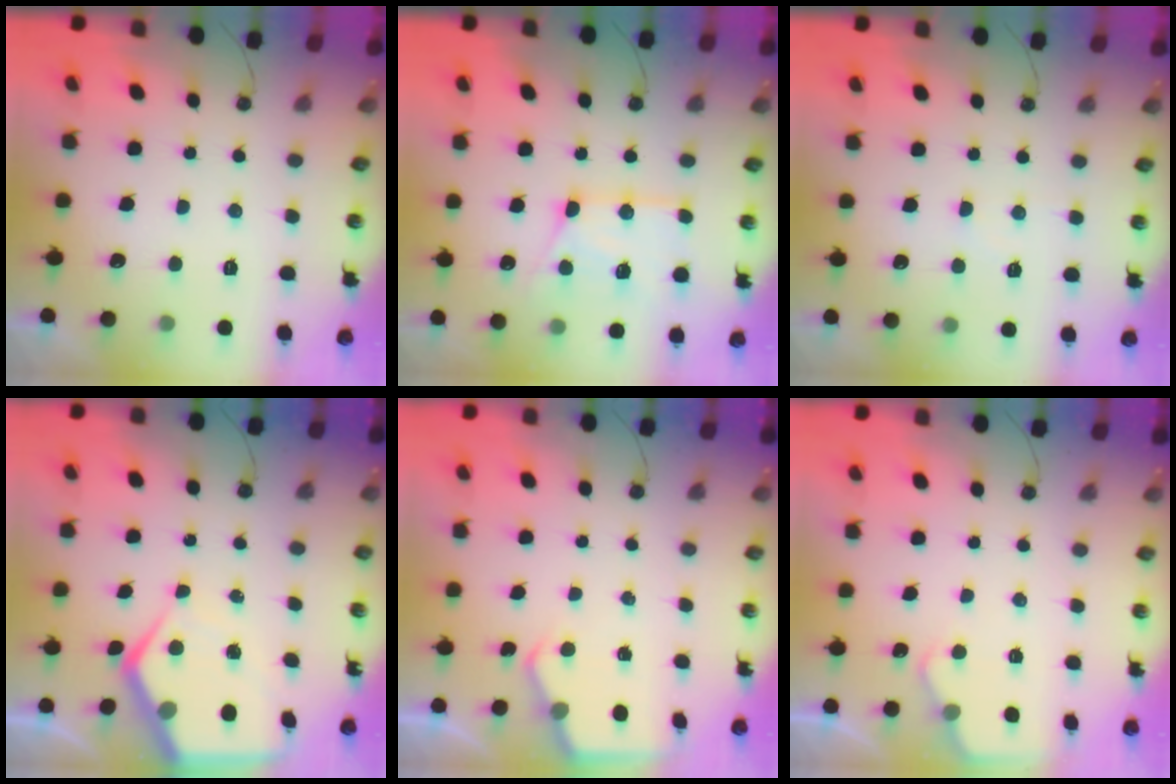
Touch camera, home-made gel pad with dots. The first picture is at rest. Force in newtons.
{"total": 16.9, "press": 16.8, "slide": 1.6}
{"total": 3.7, "press": 3.6, "slide": 0.6}
{"total": 9.3, "press": 9.3, "slide": 1.0}
{"total": 2.6, "press": 2.5, "slide": 0.4}
{"total": 3.6, "press": 3.6, "slide": 0.4}